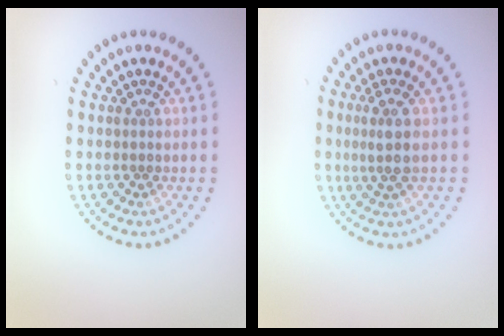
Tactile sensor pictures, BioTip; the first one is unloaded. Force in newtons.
{"total": 2.3, "press": 1.9, "slide": 1.3}